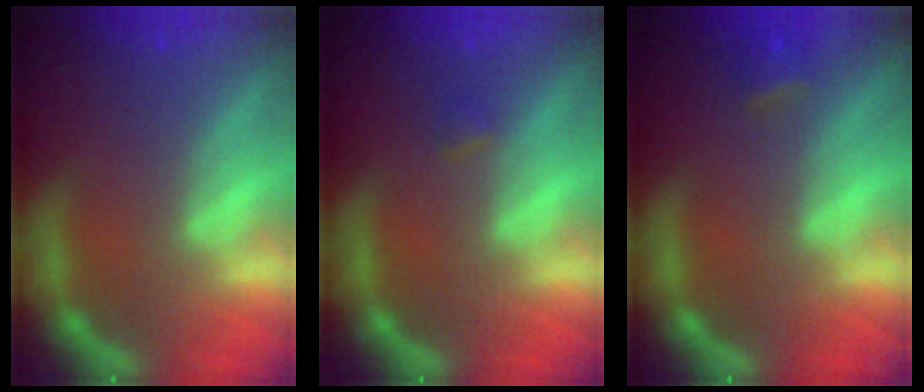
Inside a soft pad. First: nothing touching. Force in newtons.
{"total": 0.9}
{"total": 1.9}